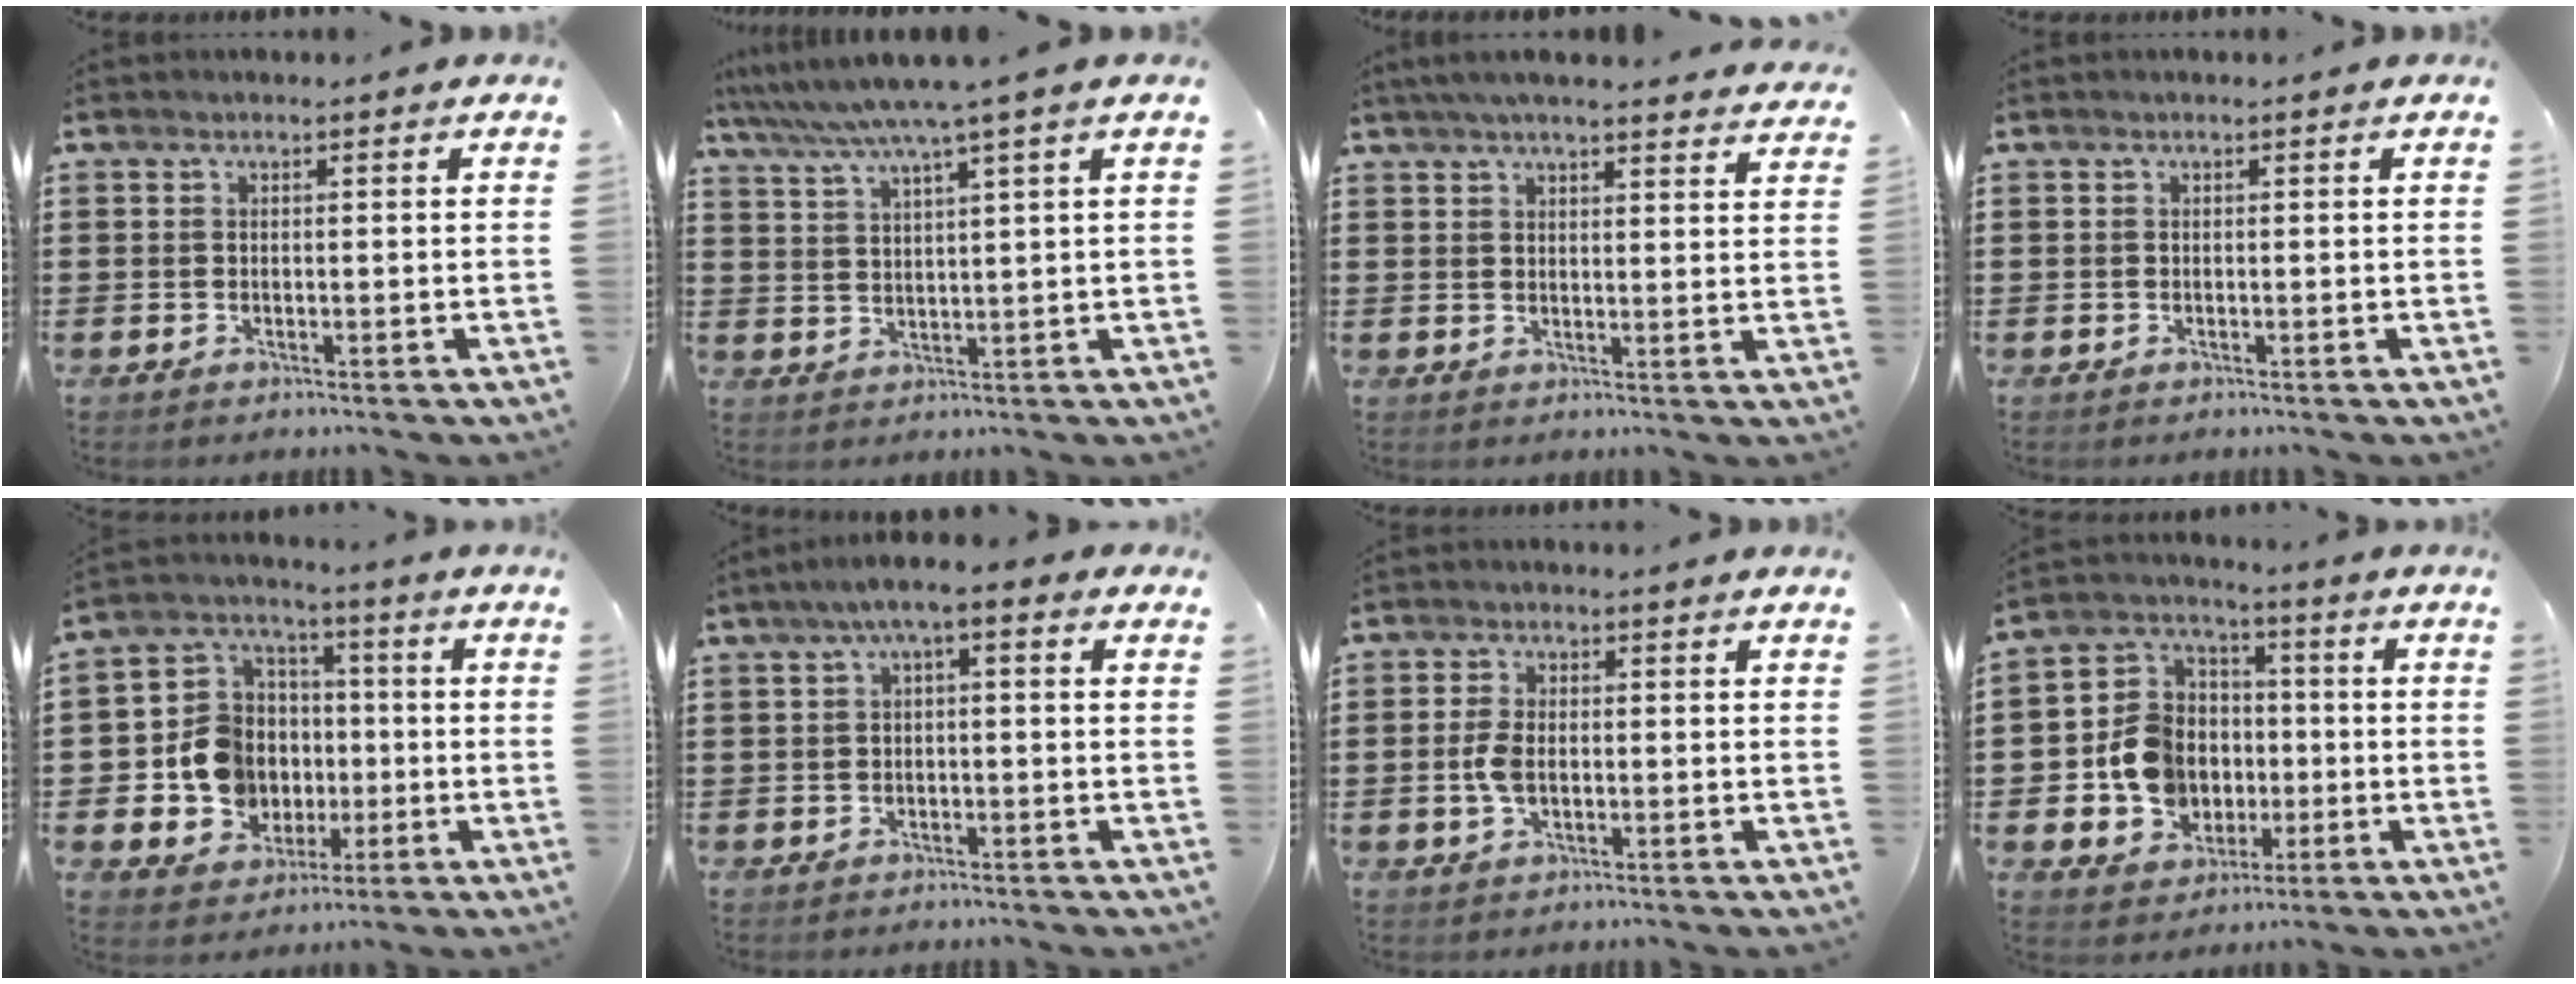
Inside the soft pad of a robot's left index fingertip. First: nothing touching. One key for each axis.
{"total": 5.3, "fx": 4.1, "fy": -0.9, "fz": 3.2, "tx": -0.077, "ty": -0.022, "tz": 0.065}
{"total": 4.3, "fx": 4.1, "fy": -0.2, "fz": 1.5, "tx": -0.043, "ty": -0.011, "tz": 0.074}
{"total": 0.0}
{"total": 9.8, "fx": -0.9, "fy": 9.2, "fz": 3.0, "tx": -0.108, "ty": 0.009, "tz": -0.006}
{"total": 2.9, "fx": -0.6, "fy": 0.5, "fz": 2.8, "tx": -0.058, "ty": 0.003, "tz": -0.018}
{"total": 3.8, "fx": -0.3, "fy": 2.0, "fz": 3.2, "tx": -0.084, "ty": -0.005, "tz": -0.011}
{"total": 9.6, "fx": -1.6, "fy": 8.6, "fz": 4.0, "tx": -0.120, "ty": 0.021, "tz": -0.026}